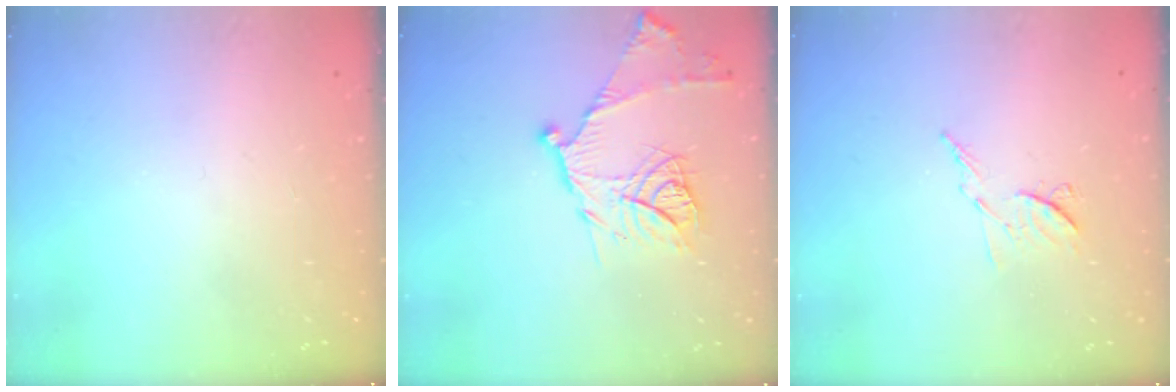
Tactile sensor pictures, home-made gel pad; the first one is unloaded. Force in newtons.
{"total": 15.0, "press": 14.9, "slide": 1.2}
{"total": 6.8, "press": 6.7, "slide": 0.8}